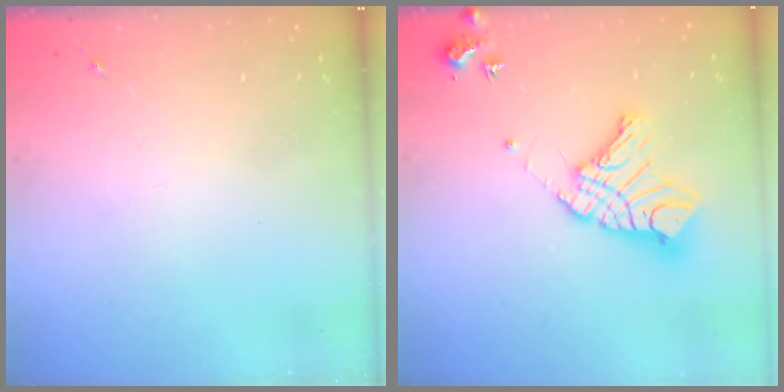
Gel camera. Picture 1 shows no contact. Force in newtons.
{"total": 16.3, "press": 16.2, "slide": 2.0}